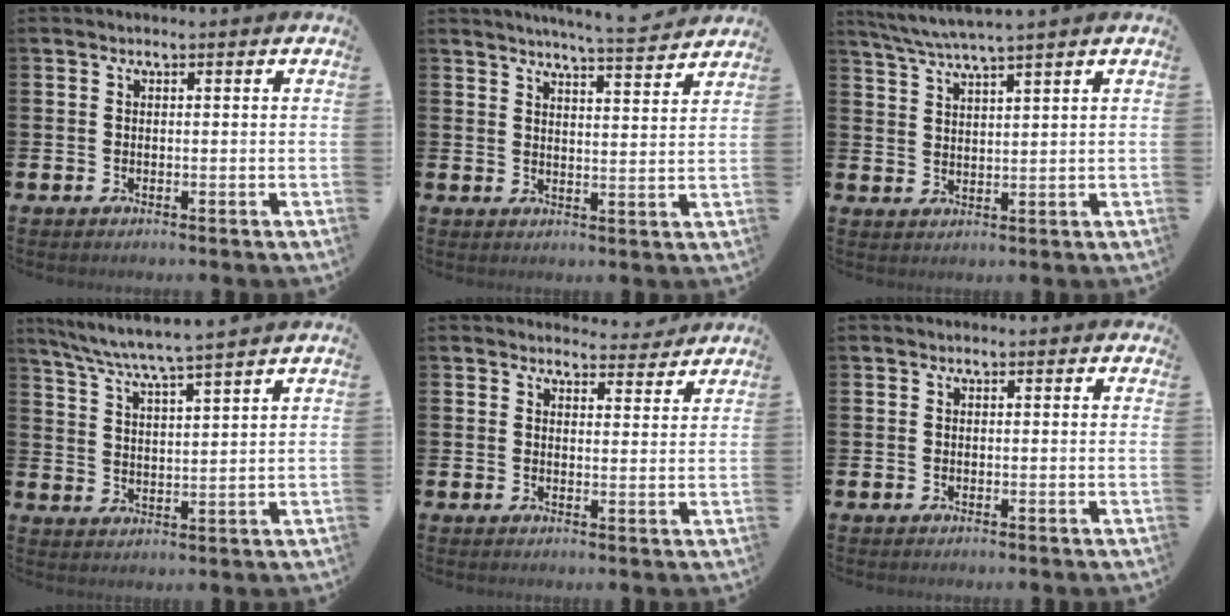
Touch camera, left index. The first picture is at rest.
{"total": 5.6, "force": [5.4, -0.7, 1.1], "torque": [-0.026, -0.035, 0.093]}
{"total": 4.4, "force": [4.1, -0.6, 1.5], "torque": [-0.048, -0.014, 0.074]}
{"total": 5.8, "force": [5.6, -0.6, 1.6], "torque": [-0.055, -0.034, 0.096]}
{"total": 3.6, "force": [3.5, 0.8, 0.1], "torque": [-0.001, -0.021, 0.062]}
{"total": 0.0}